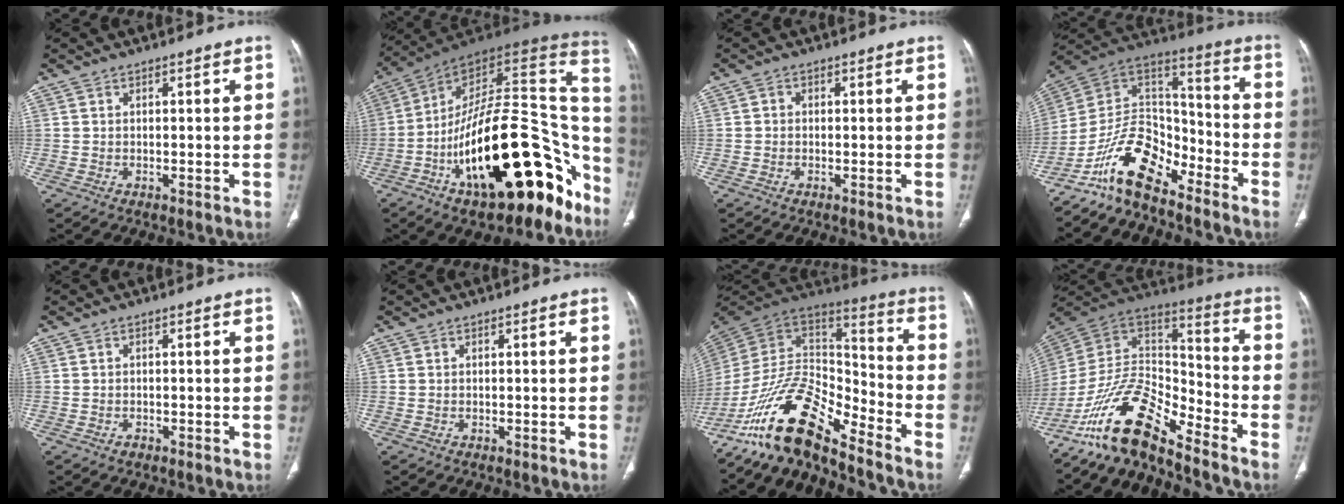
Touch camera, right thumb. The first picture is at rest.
{"total": 33.8, "force": [-13.8, 15.3, 26.8], "torque": [-0.287, 0.099, -0.212]}
{"total": 1.0, "force": [-0.2, 1.0, 0.4], "torque": [0.000, 0.003, -0.008]}
{"total": 15.3, "force": [-10.9, 7.2, 8.0], "torque": [-0.118, 0.101, -0.208]}
{"total": 0.8, "force": [-0.5, 0.6, 0.3], "torque": [-0.005, 0.001, -0.008]}
{"total": 0.0}
{"total": 19.6, "force": [-14.4, 6.7, 11.4], "torque": [-0.188, 0.100, -0.266]}
{"total": 17.3, "force": [-13.3, 5.7, 9.5], "torque": [-0.159, 0.099, -0.251]}